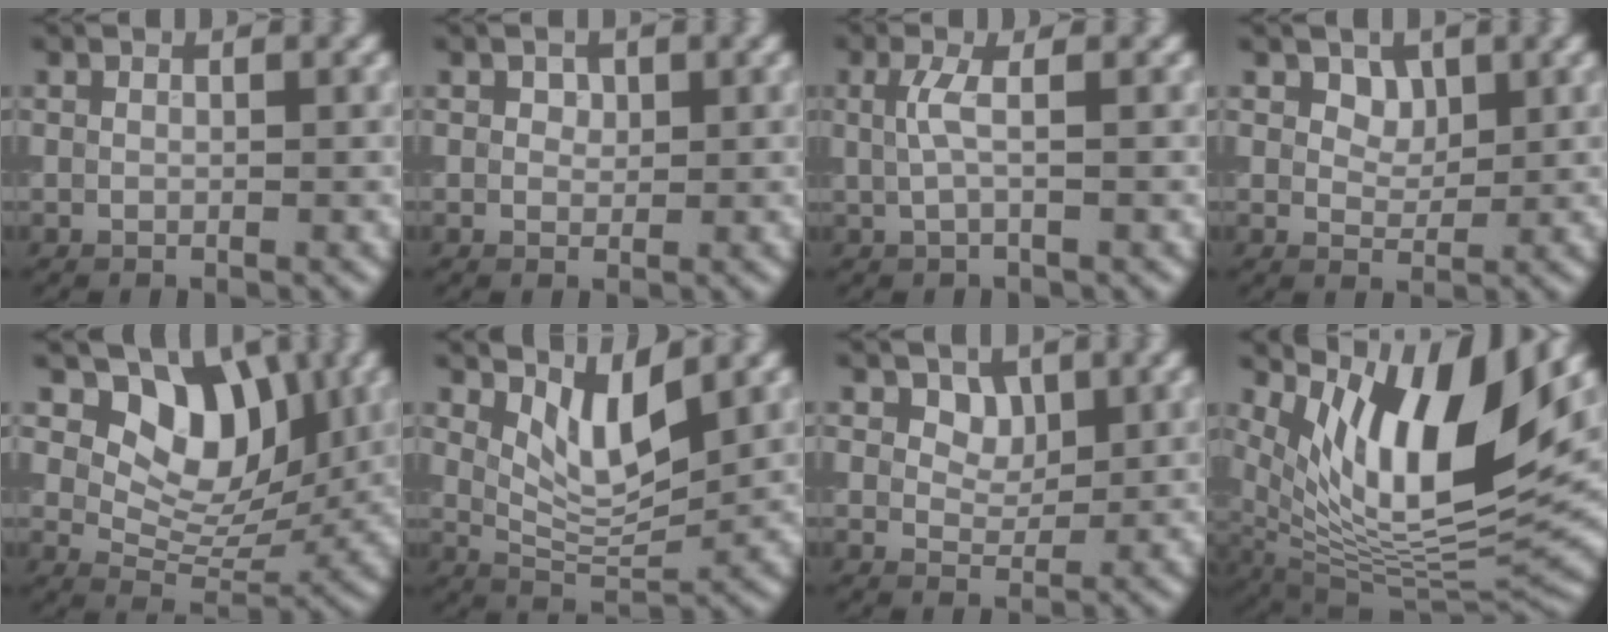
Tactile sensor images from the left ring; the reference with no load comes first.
{"total": 1.0, "force": [0.5, 0.7, 0.4], "torque": [-0.005, -0.003, 0.006]}
{"total": 1.8, "force": [0.2, 0.3, 1.8], "torque": [-0.041, -0.002, 0.004]}
{"total": 2.1, "force": [1.1, 1.4, 1.0], "torque": [-0.016, -0.009, 0.017]}
{"total": 7.9, "force": [3.2, 5.2, 5.0], "torque": [-0.063, -0.014, 0.045]}
{"total": 4.5, "force": [2.4, 1.7, 3.4], "torque": [-0.069, -0.013, 0.047]}
{"total": 2.5, "force": [1.3, 1.7, 1.3], "torque": [-0.023, -0.012, 0.022]}
{"total": 13.6, "force": [6.2, 4.4, 11.2], "torque": [-0.194, -0.007, 0.116]}